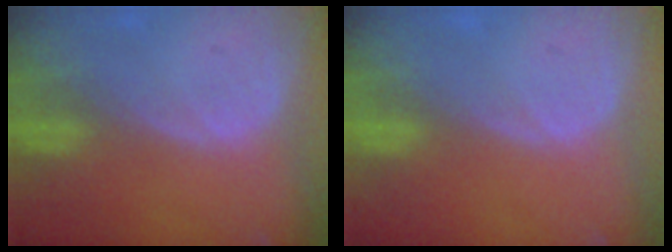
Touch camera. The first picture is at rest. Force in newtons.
{"total": 0.0}